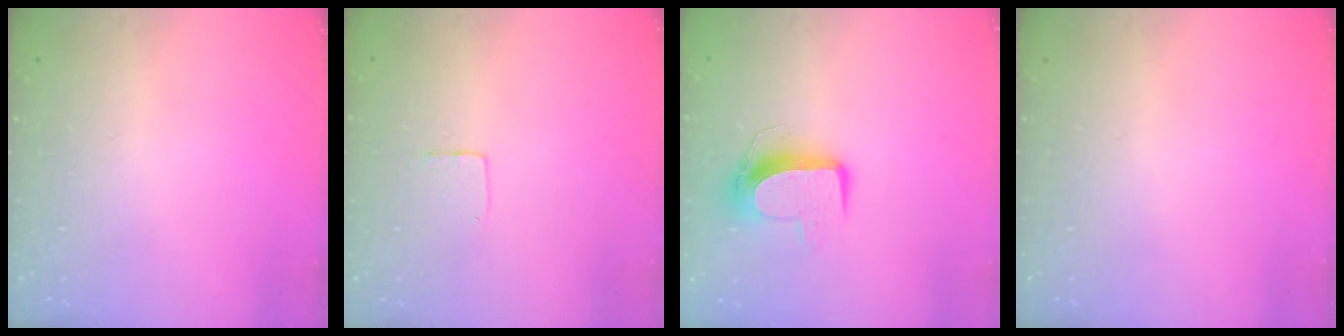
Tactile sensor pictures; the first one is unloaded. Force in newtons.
{"total": 2.7, "press": 2.7, "slide": 0.1}
{"total": 10.0, "press": 10.0, "slide": 0.5}
{"total": 0.0}